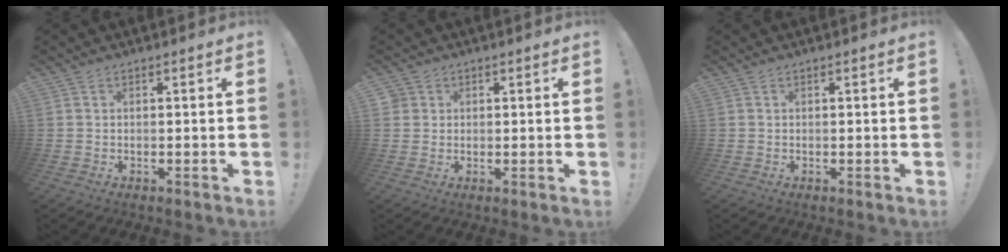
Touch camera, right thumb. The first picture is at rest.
{"total": 2.2, "force": [1.0, 1.9, 0.4], "torque": [-0.003, -0.004, 0.018]}
{"total": 0.0}